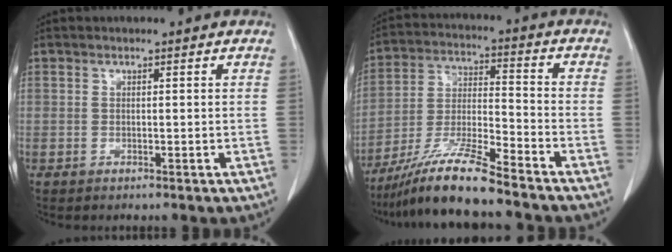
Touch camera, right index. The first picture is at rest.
{"total": 12.2, "force": [-9.9, -0.2, 7.1], "torque": [-0.141, -0.018, -0.186]}